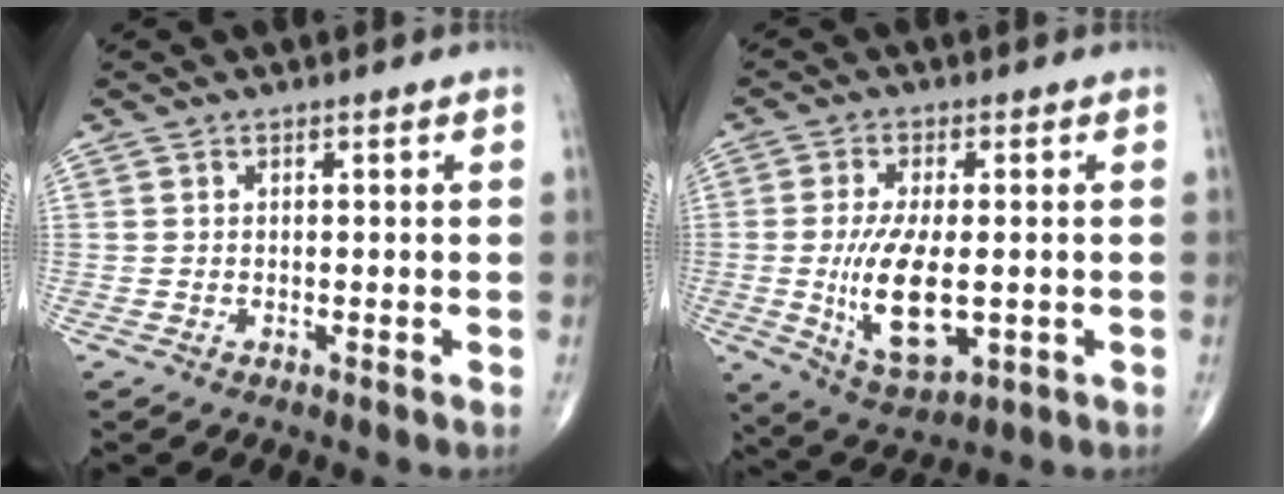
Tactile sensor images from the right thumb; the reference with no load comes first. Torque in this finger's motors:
{"motor_torque": [1.22, 1.06, 1.40, 0.13, 0.46]}